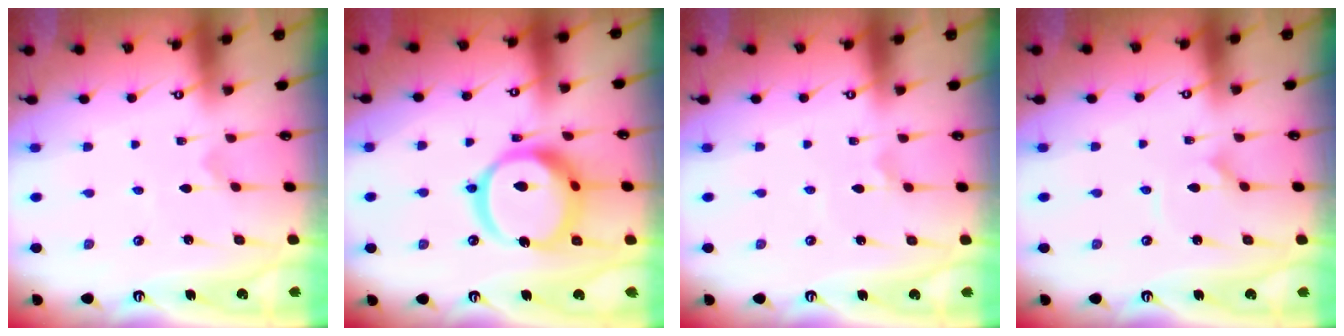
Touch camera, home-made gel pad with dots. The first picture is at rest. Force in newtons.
{"total": 21.1, "press": 21.0, "slide": 2.1}
{"total": 1.8, "press": 1.7, "slide": 0.4}
{"total": 2.9, "press": 2.9, "slide": 0.3}